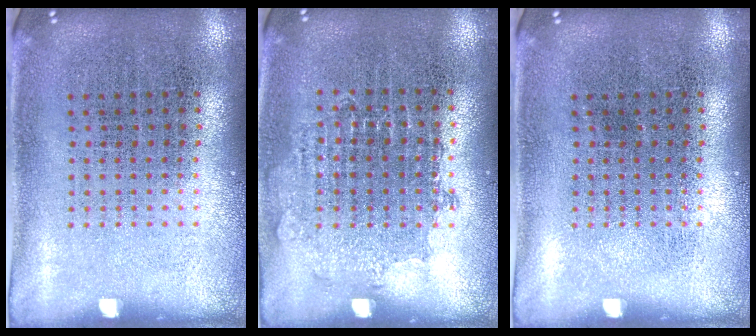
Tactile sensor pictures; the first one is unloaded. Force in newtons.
{"total": 0.7, "press": 0.7, "slide": 0.2}
{"total": 0.0}